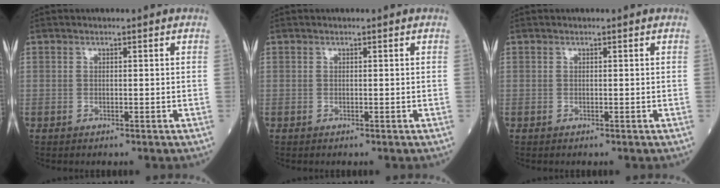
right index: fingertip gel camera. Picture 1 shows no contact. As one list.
[{"total": 0.0}, {"total": 0.0}]